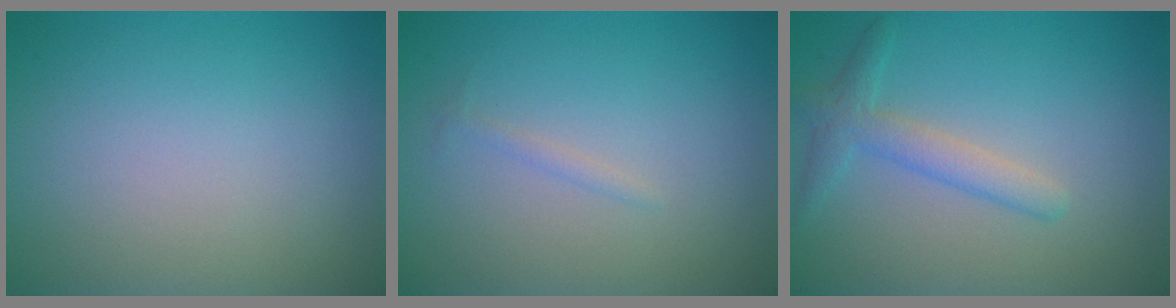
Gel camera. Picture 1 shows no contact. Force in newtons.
{"total": 0.6, "press": 0.6, "slide": 0.0}
{"total": 2.5, "press": 2.5, "slide": 0.1}